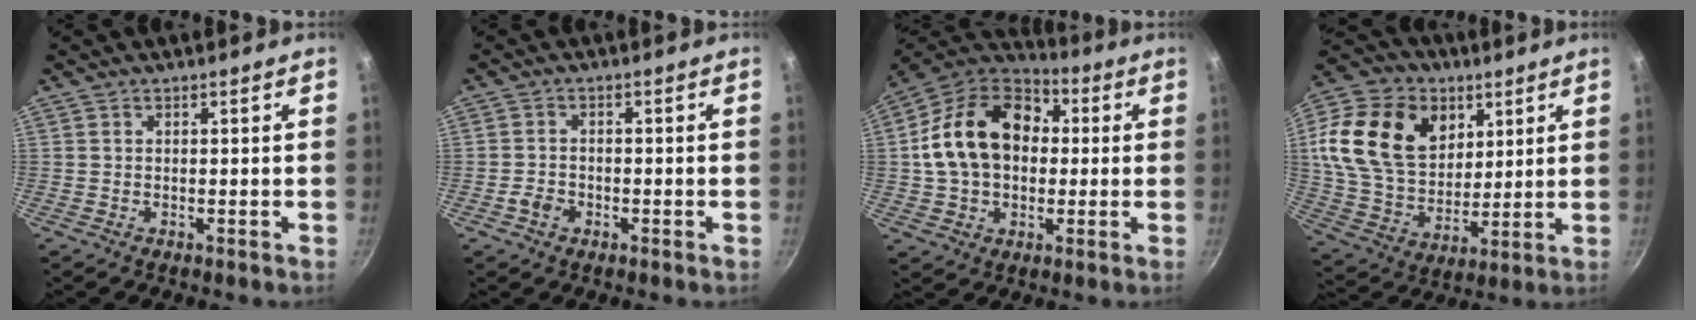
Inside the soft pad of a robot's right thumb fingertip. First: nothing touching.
{"total": 2.8, "force": [-1.4, 1.9, 1.3], "torque": [-0.023, 0.016, -0.027]}
{"total": 19.8, "force": [2.1, 14.5, 13.3], "torque": [-0.212, 0.037, 0.027]}
{"total": 24.4, "force": [8.3, 17.5, 14.8], "torque": [-0.265, -0.013, 0.151]}